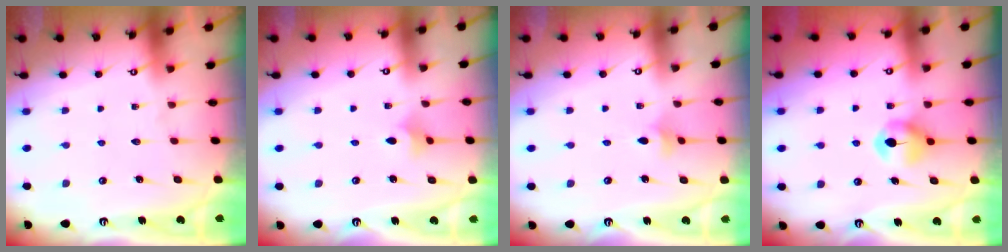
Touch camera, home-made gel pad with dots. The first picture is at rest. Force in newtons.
{"total": 3.6, "press": 3.5, "slide": 0.8}
{"total": 3.1, "press": 3.0, "slide": 0.7}
{"total": 6.6, "press": 6.6, "slide": 0.5}